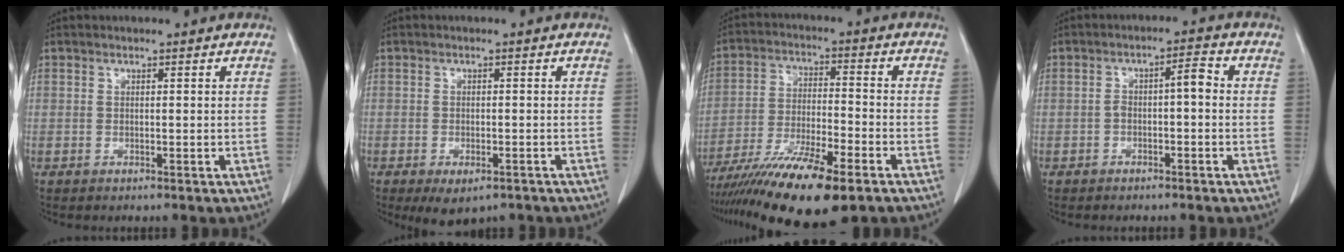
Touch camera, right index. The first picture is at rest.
{"total": 5.0, "force": [-3.3, 2.3, 2.9], "torque": [-0.041, -0.006, -0.043]}
{"total": 15.1, "force": [-10.5, 2.0, 10.6], "torque": [-0.194, -0.037, -0.183]}
{"total": 3.4, "force": [-0.5, 0.9, 3.3], "torque": [-0.053, 0.019, -0.008]}